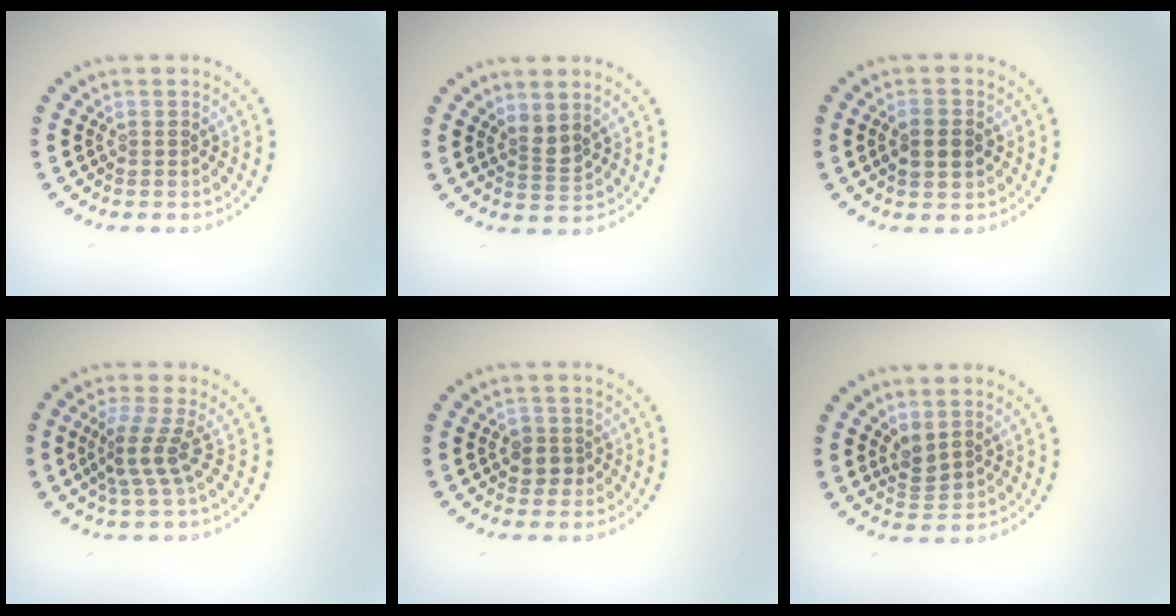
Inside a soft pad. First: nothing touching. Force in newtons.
{"total": 1.8, "press": 1.3, "slide": 1.2}
{"total": 2.4, "press": 2.4, "slide": 0.1}
{"total": 2.9, "press": 2.0, "slide": 2.1}
{"total": 1.9, "press": 1.7, "slide": 0.6}
{"total": 1.9, "press": 1.6, "slide": 0.9}